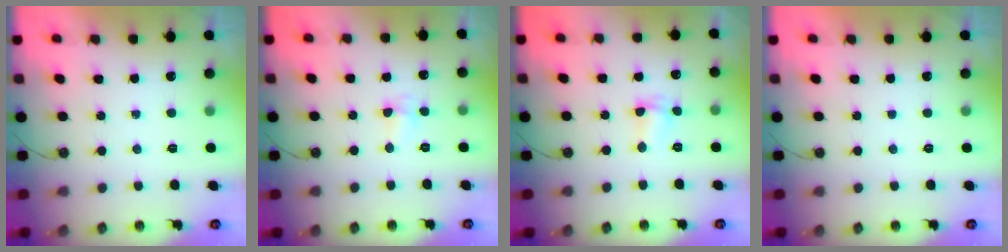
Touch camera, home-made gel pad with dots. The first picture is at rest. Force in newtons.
{"total": 4.1, "press": 4.1, "slide": 0.8}
{"total": 2.5, "press": 2.5, "slide": 0.4}
{"total": 0.0}